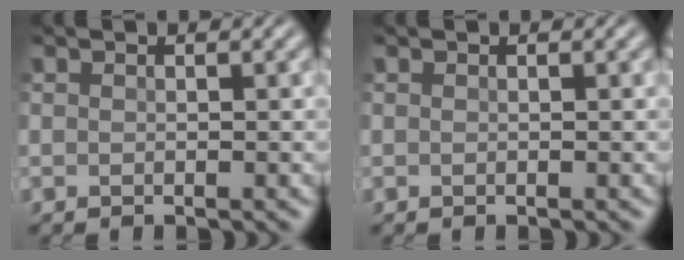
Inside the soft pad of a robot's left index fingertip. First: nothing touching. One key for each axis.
{"total": 0.0}